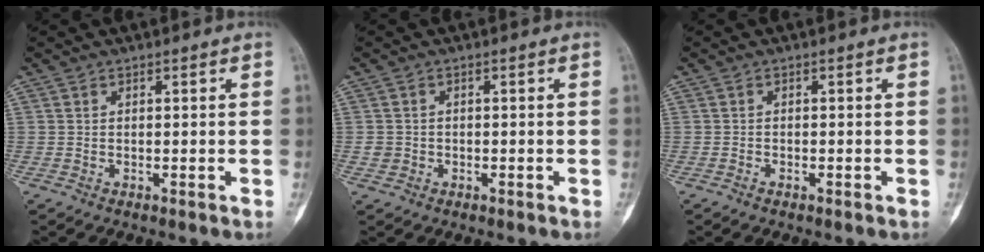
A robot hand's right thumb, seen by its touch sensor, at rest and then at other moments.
{"total": 1.8, "force": [-0.4, 1.7, 0.4], "torque": [0.000, 0.006, -0.008]}
{"total": 0.6, "force": [-0.5, 0.3, 0.3], "torque": [-0.009, 0.002, -0.011]}